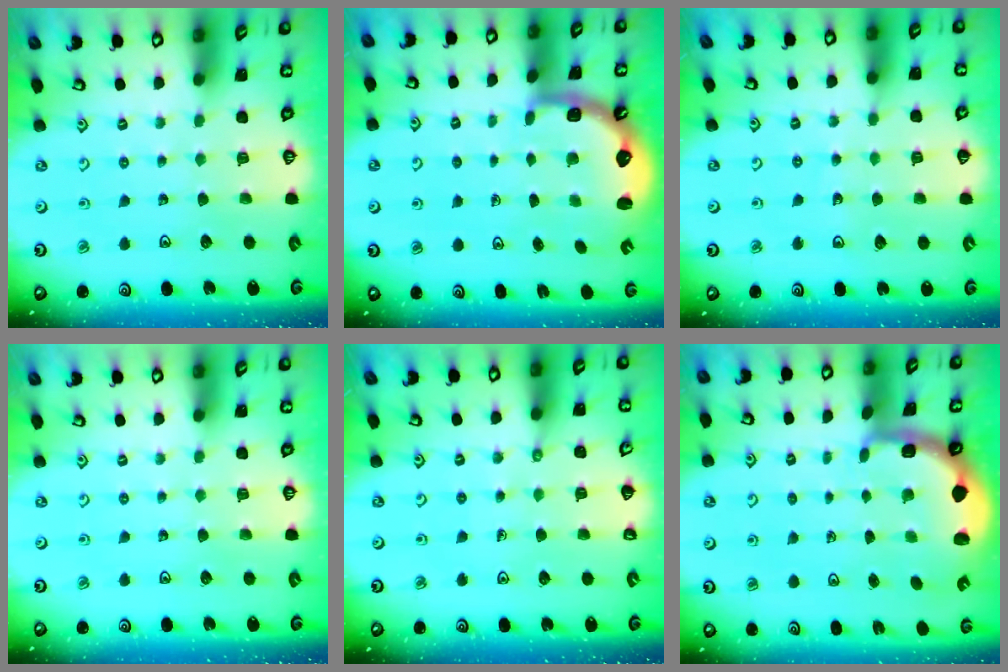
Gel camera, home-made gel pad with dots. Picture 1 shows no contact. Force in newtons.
{"total": 2.9, "press": 2.4, "slide": 1.6}
{"total": 5.6, "press": 5.2, "slide": 2.0}
{"total": 0.0}
{"total": 2.7, "press": 2.7, "slide": 0.5}
{"total": 2.1, "press": 1.9, "slide": 0.8}